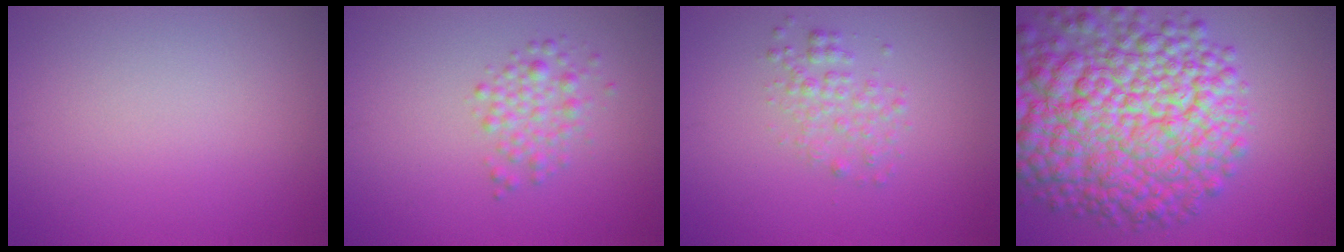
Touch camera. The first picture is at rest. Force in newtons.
{"total": 2.2, "press": 2.2, "slide": 0.1}
{"total": 1.9, "press": 1.9, "slide": 0.1}
{"total": 13.7, "press": 13.7, "slide": 0.5}